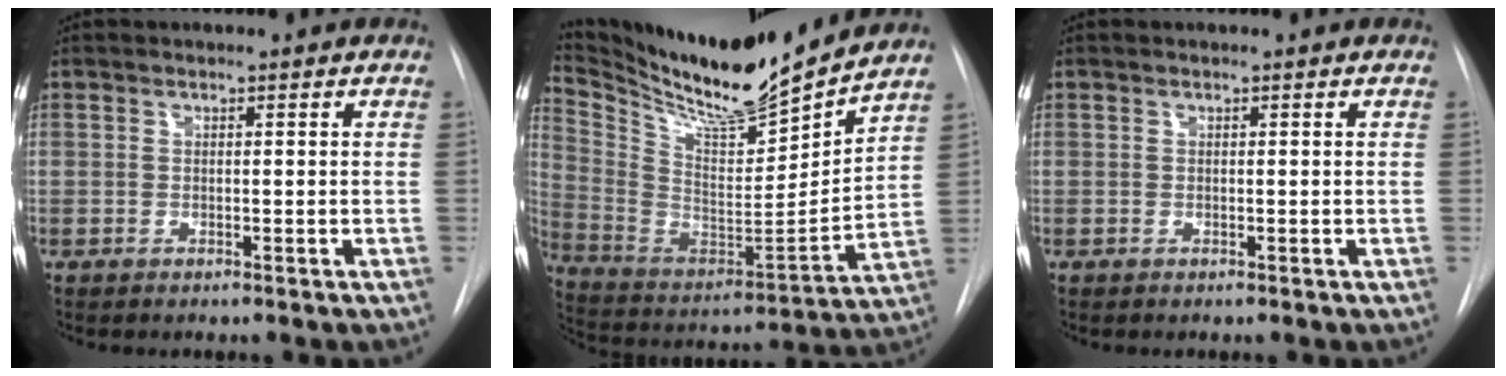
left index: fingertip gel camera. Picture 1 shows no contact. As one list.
[{"total": 19.6, "force": [17.9, 1.0, 7.9], "torque": [-0.162, -0.040, 0.308]}, {"total": 0.0}]